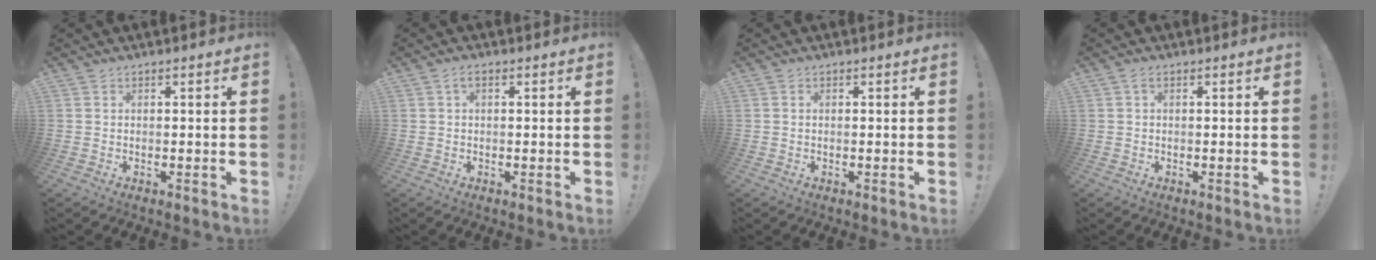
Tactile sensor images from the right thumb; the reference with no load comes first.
{"total": 1.5, "force": [0.2, 0.7, 1.3], "torque": [-0.026, 0.004, 0.002]}
{"total": 0.0}
{"total": 1.0, "force": [0.1, 0.3, 1.0], "torque": [-0.020, 0.002, 0.001]}